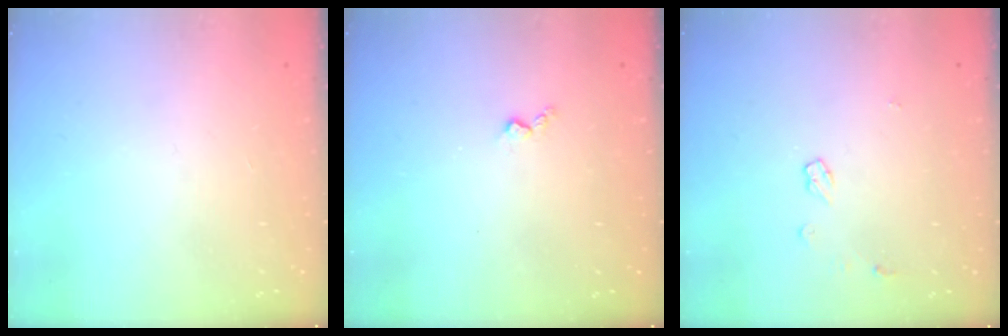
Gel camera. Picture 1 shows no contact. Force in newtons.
{"total": 2.9, "press": 2.9, "slide": 0.5}
{"total": 4.8, "press": 4.8, "slide": 0.6}